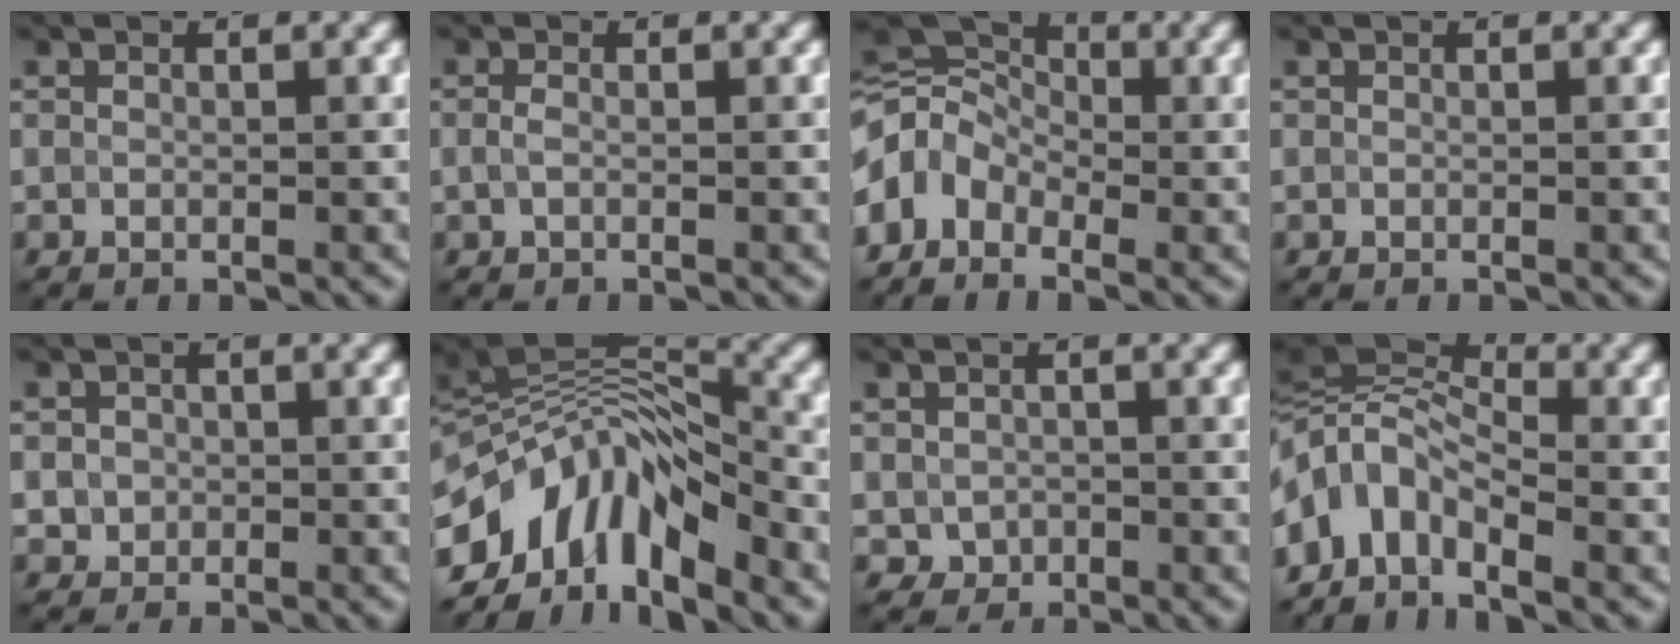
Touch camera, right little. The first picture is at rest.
{"total": 0.9, "force": [-0.1, 0.4, 0.7], "torque": [-0.022, -0.001, -0.006]}
{"total": 6.9, "force": [-2.3, 4.9, 4.3], "torque": [-0.075, 0.011, -0.064]}
{"total": 0.0}
{"total": 1.6, "force": [-0.1, 1.5, 0.5], "torque": [0.000, -0.006, 0.002]}
{"total": 10.0, "force": [-5.4, 5.1, 6.7], "torque": [-0.098, 0.008, -0.109]}
{"total": 1.8, "force": [-0.3, 1.6, 0.8], "torque": [-0.016, -0.007, -0.006]}
{"total": 6.8, "force": [-2.0, 4.1, 5.0], "torque": [-0.092, 0.018, -0.064]}